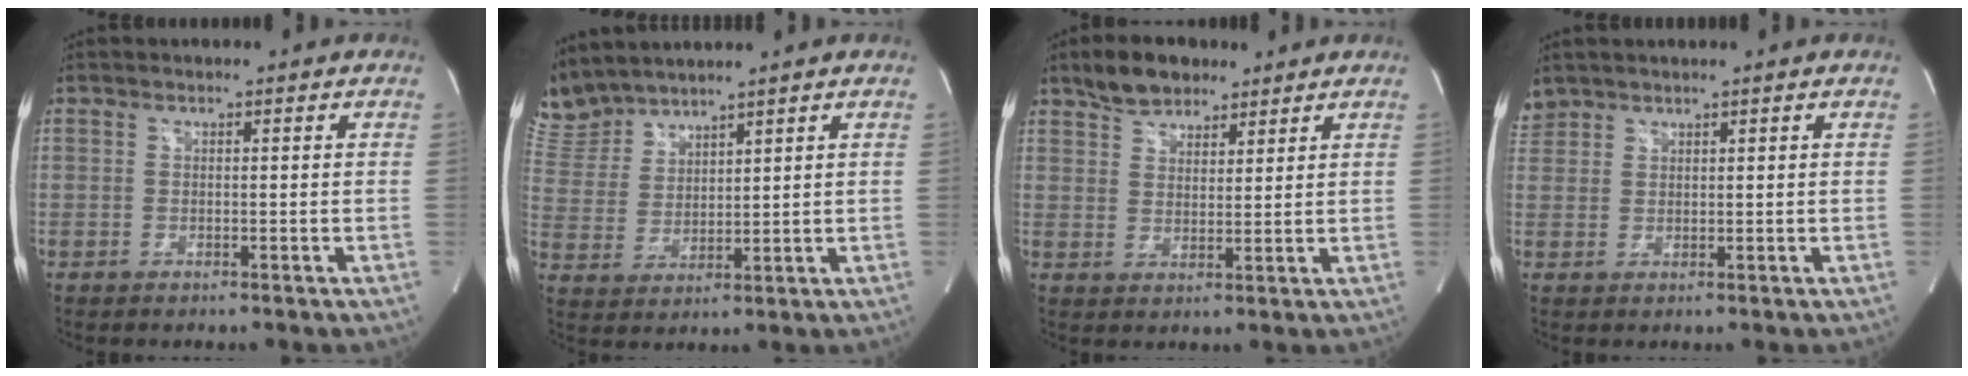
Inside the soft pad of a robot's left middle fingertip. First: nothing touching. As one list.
[{"total": 7.5, "force": [7.4, 1.1, 0.5], "torque": [-0.034, 0.017, 0.167]}, {"total": 6.4, "force": [4.9, 3.2, 2.6], "torque": [-0.050, 0.012, 0.090]}, {"total": 2.5, "force": [2.3, 1.1, -0.1], "torque": [-0.001, 0.014, 0.048]}]